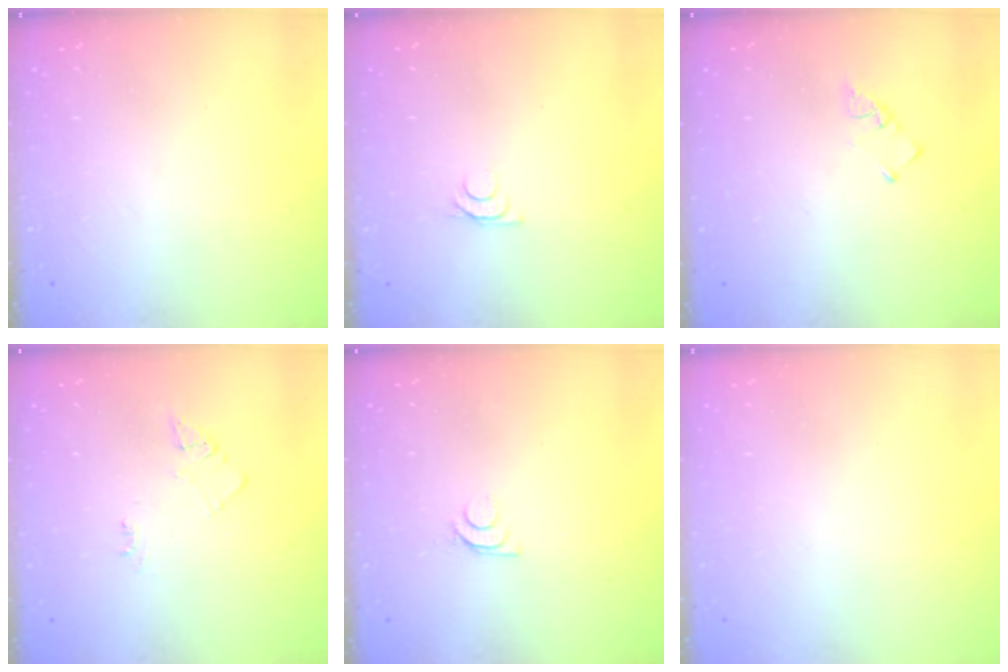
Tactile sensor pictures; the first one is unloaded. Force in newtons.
{"total": 4.2, "press": 4.1, "slide": 0.5}
{"total": 1.9, "press": 1.9, "slide": 0.3}
{"total": 3.8, "press": 3.8, "slide": 0.5}
{"total": 4.3, "press": 4.2, "slide": 0.5}
{"total": 1.6, "press": 1.6, "slide": 0.1}